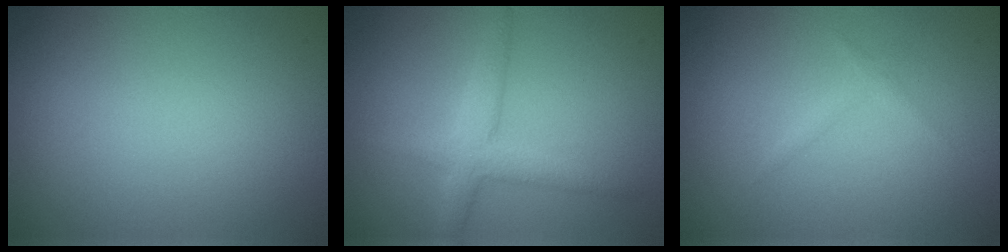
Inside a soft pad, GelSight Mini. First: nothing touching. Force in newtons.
{"total": 3.2, "press": 3.2, "slide": 0.1}
{"total": 0.8, "press": 0.8, "slide": 0.1}